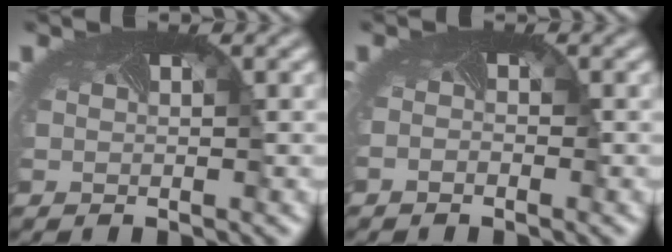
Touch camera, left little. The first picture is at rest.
{"total": 0.6, "force": [-0.6, 0.1, -0.1], "torque": [-0.014, -0.009, -0.010]}